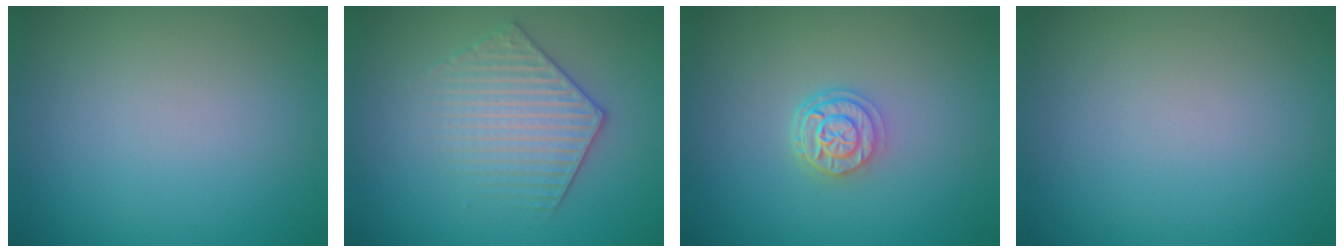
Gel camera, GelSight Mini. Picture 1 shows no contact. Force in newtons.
{"total": 3.7, "press": 3.5, "slide": 1.2}
{"total": 2.7, "press": 2.2, "slide": 1.5}
{"total": 0.0}